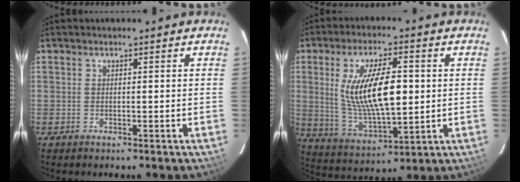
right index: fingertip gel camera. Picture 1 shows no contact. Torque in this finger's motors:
{"motor_torque": [0.67, 0.07, 0.99, 0.21]}